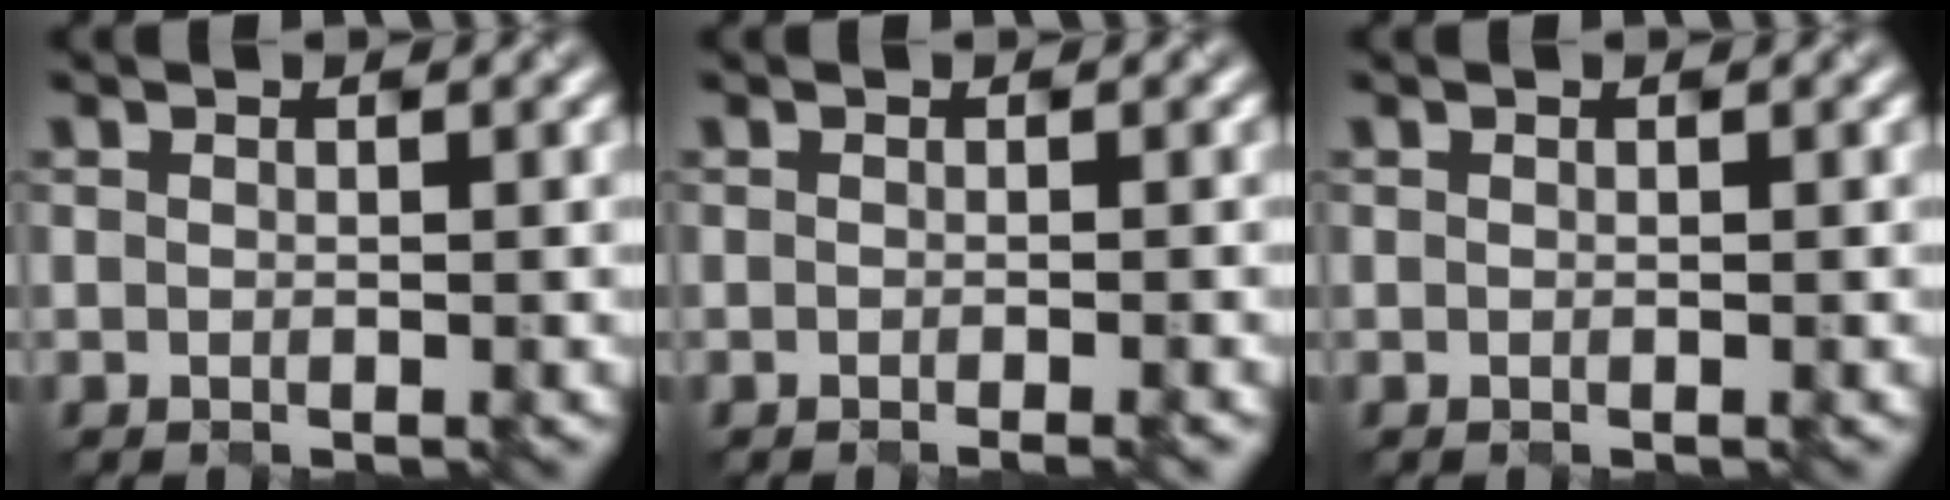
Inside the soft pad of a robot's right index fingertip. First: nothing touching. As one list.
[{"total": 1.2, "force": [-0.5, 0.4, 1.0], "torque": [-0.006, 0.001, -0.009]}, {"total": 0.0}]